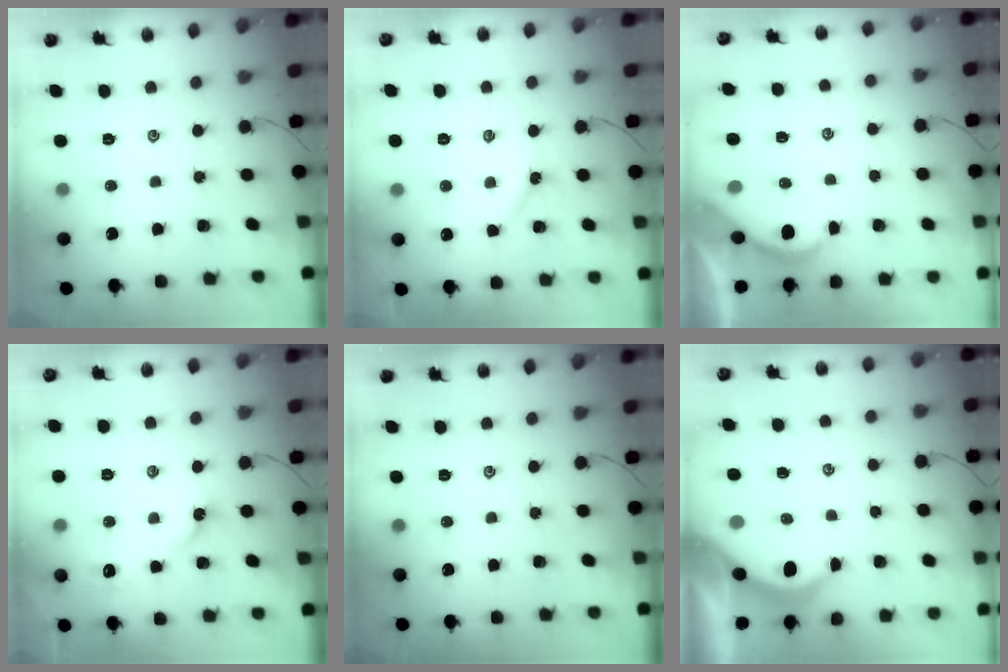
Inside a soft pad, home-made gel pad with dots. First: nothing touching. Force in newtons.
{"total": 2.3, "press": 2.3, "slide": 0.3}
{"total": 1.9, "press": 1.9, "slide": 0.1}
{"total": 4.2, "press": 4.2, "slide": 0.6}
{"total": 0.0}
{"total": 3.8, "press": 3.7, "slide": 0.5}